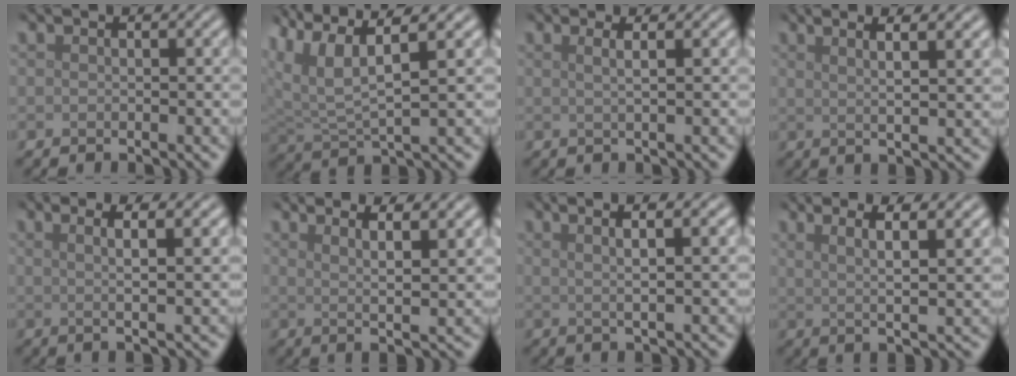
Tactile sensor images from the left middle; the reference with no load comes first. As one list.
[{"total": 7.8, "force": [4.7, 2.5, 5.7], "torque": [-0.135, 0.016, 0.089]}, {"total": 2.3, "force": [0.9, 1.0, 1.8], "torque": [-0.012, 0.003, -0.012]}, {"total": 6.1, "force": [2.9, 1.6, 5.2], "torque": [-0.058, 0.023, 0.022]}, {"total": 4.9, "force": [1.8, 1.1, 4.4], "torque": [-0.061, 0.013, 0.014]}, {"total": 6.6, "force": [3.5, 1.6, 5.3], "torque": [-0.058, 0.019, 0.035]}, {"total": 6.5, "force": [3.2, 1.9, 5.3], "torque": [-0.061, 0.027, 0.020]}, {"total": 6.4, "force": [2.8, 1.3, 5.6], "torque": [-0.077, 0.015, 0.037]}]